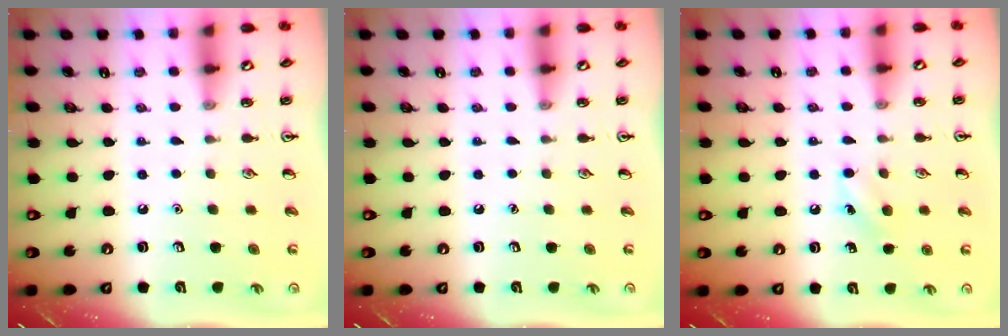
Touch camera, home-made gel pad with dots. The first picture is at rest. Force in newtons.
{"total": 0.0}
{"total": 6.5, "press": 6.2, "slide": 1.9}